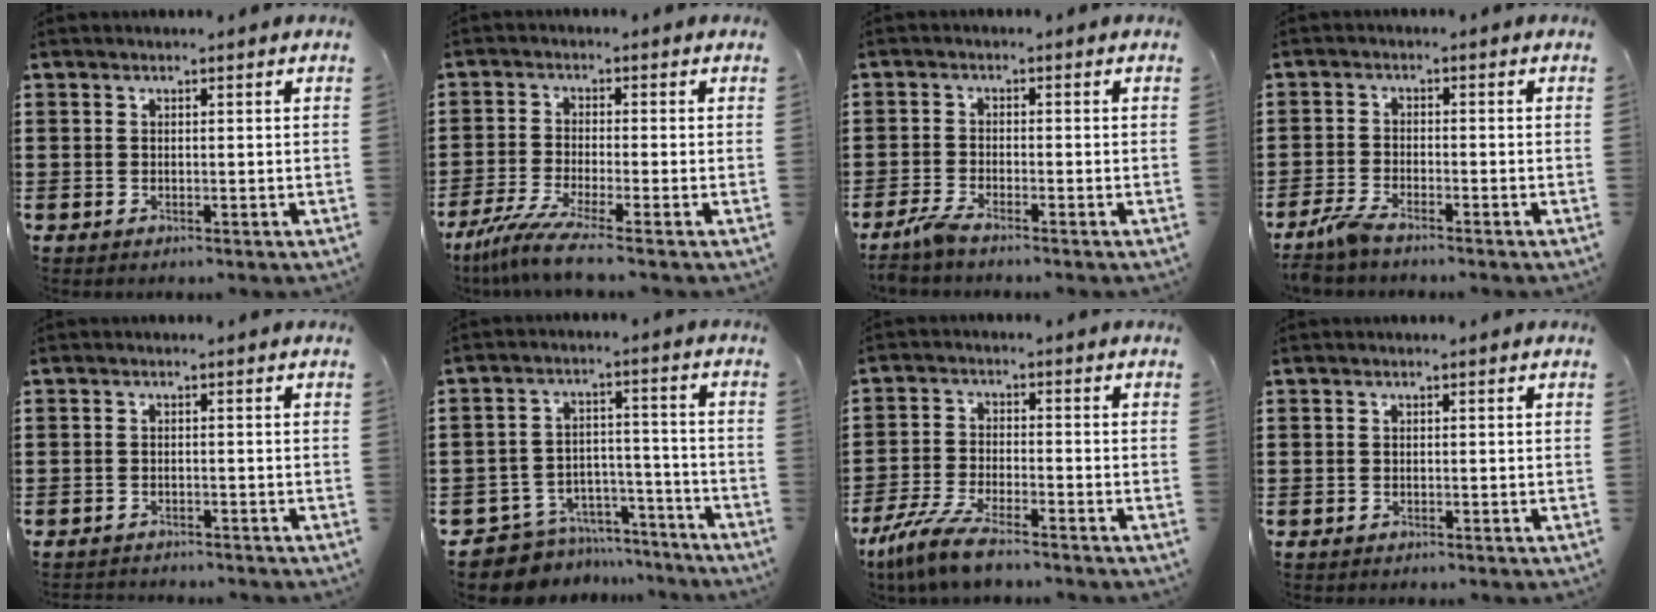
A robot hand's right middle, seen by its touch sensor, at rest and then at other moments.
{"total": 5.6, "force": [-4.0, -0.3, 3.9], "torque": [-0.099, -0.028, -0.081]}
{"total": 2.5, "force": [-1.9, 0.1, 1.6], "torque": [-0.043, -0.003, -0.040]}
{"total": 3.2, "force": [-2.7, 0.4, 1.7], "torque": [-0.052, -0.005, -0.059]}
{"total": 1.1, "force": [-1.1, 0.1, -0.1], "torque": [-0.002, 0.002, -0.025]}
{"total": 7.7, "force": [-7.3, 2.2, 0.7], "torque": [-0.017, 0.023, -0.145]}
{"total": 6.3, "force": [-5.2, 0.6, 3.5], "torque": [-0.091, -0.016, -0.102]}
{"total": 0.0}